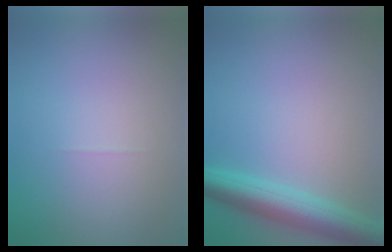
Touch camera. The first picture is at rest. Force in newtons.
{"total": 5.2, "press": 5.2, "slide": 0.2}